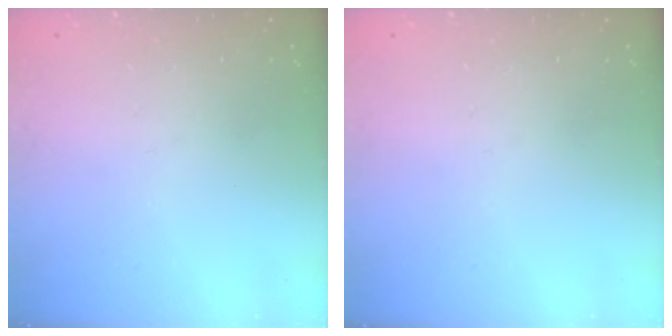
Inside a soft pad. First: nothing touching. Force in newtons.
{"total": 0.0}